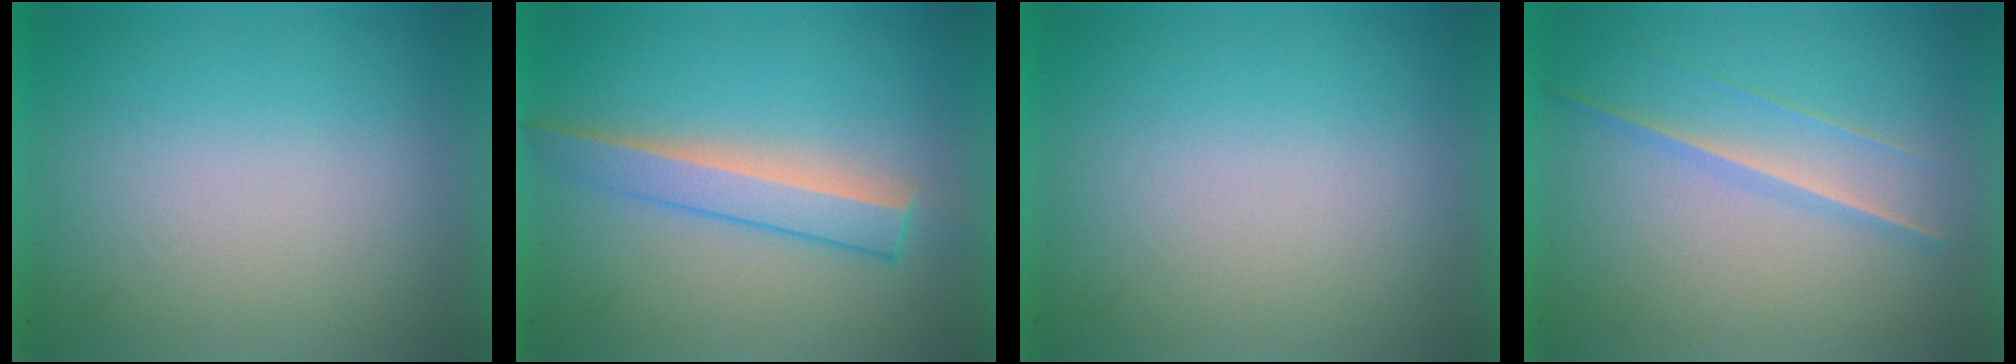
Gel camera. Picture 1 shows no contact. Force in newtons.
{"total": 3.2}
{"total": 0.0}
{"total": 1.3}